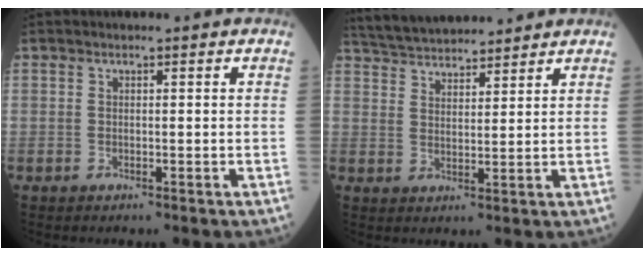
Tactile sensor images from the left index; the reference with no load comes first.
{"total": 11.4, "force": [10.7, 1.9, 3.3], "torque": [-0.063, 0.029, 0.179]}